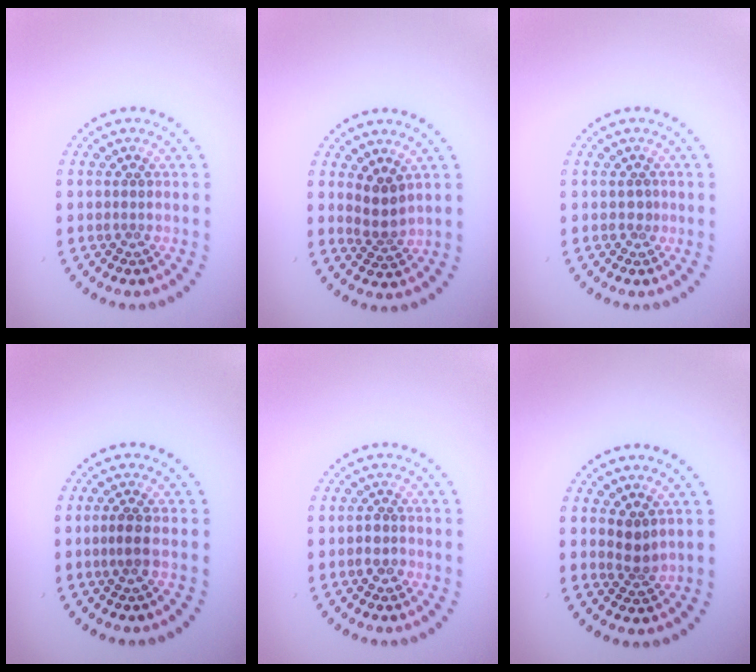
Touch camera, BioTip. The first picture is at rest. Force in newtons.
{"total": 2.3, "press": 1.9, "slide": 1.4}
{"total": 0.8, "press": 0.5, "slide": 0.6}
{"total": 1.3, "press": 1.0, "slide": 0.8}
{"total": 1.4, "press": 1.2, "slide": 0.7}
{"total": 1.7, "press": 1.3, "slide": 1.0}